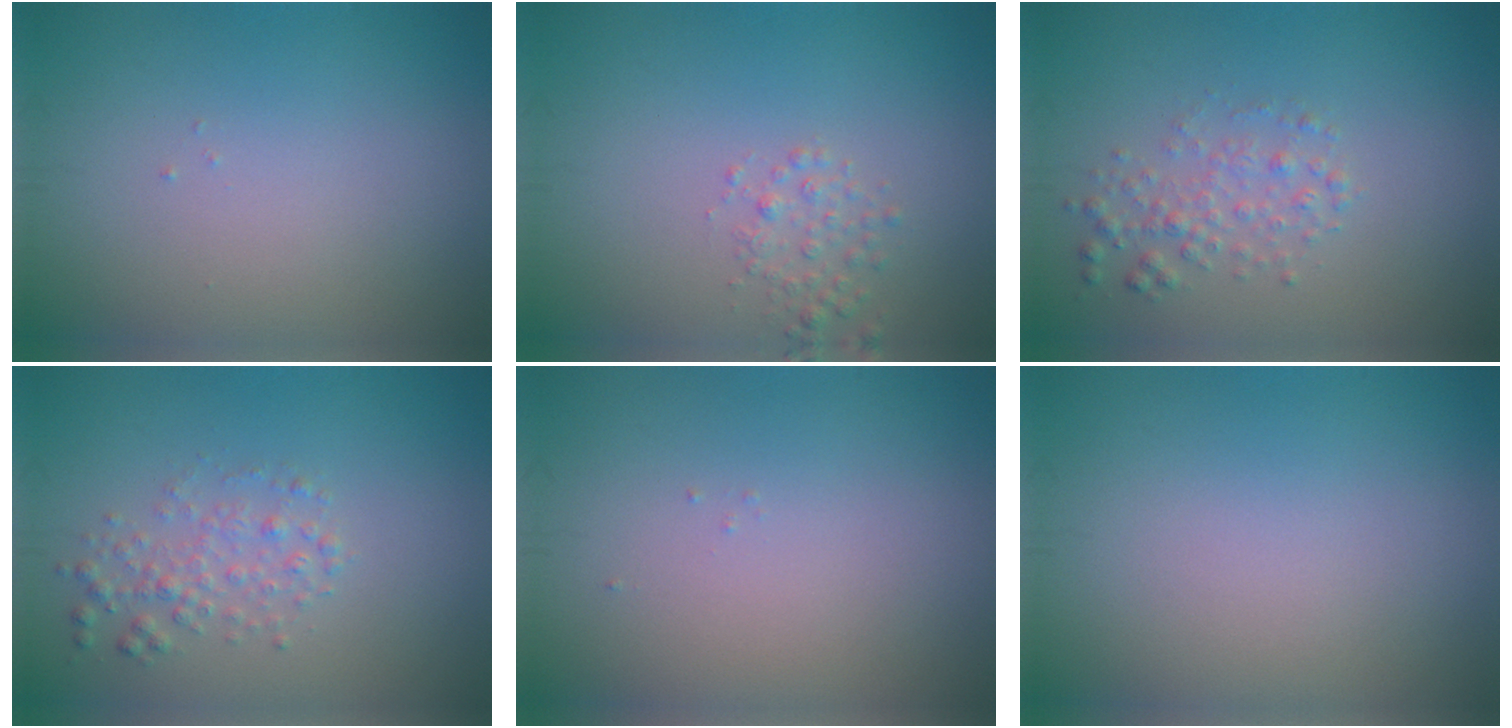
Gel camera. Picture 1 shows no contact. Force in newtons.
{"total": 1.5, "press": 1.5, "slide": 0.1}
{"total": 2.1, "press": 2.1, "slide": 0.0}
{"total": 2.1, "press": 2.1, "slide": 0.0}
{"total": 0.0}
{"total": 0.0}